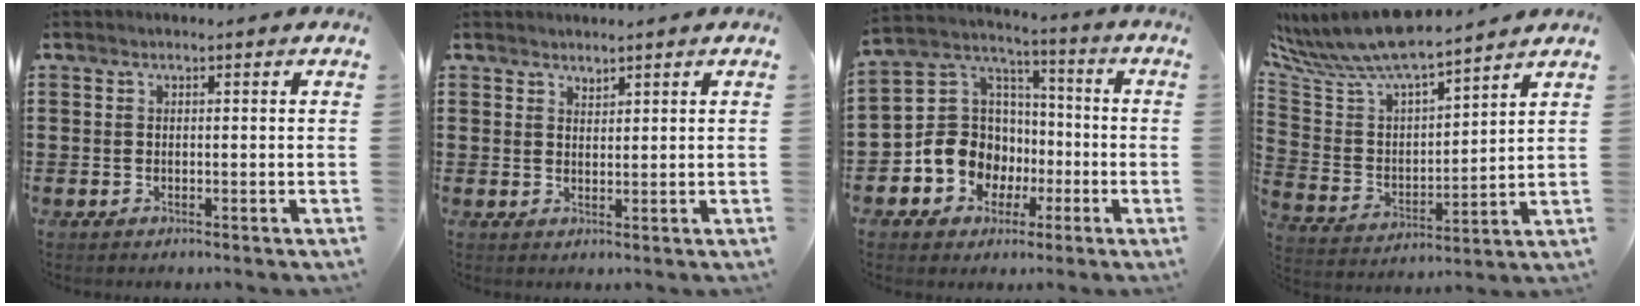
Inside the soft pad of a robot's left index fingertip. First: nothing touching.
{"total": 1.6, "force": [1.5, 0.4, -0.3], "torque": [0.003, 0.001, 0.030]}
{"total": 10.2, "force": [-3.6, 9.2, 2.6], "torque": [-0.099, 0.010, -0.065]}
{"total": 8.5, "force": [8.0, 1.0, 2.6], "torque": [-0.092, -0.055, 0.136]}